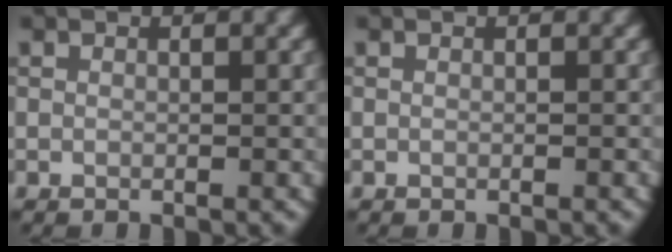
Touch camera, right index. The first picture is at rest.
{"total": 0.0}